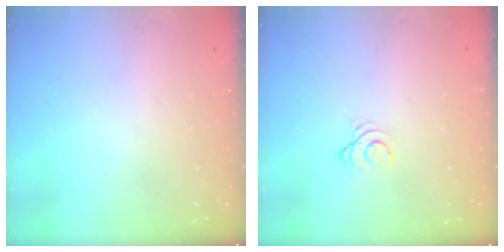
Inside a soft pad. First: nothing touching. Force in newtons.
{"total": 2.6, "press": 2.6, "slide": 0.3}